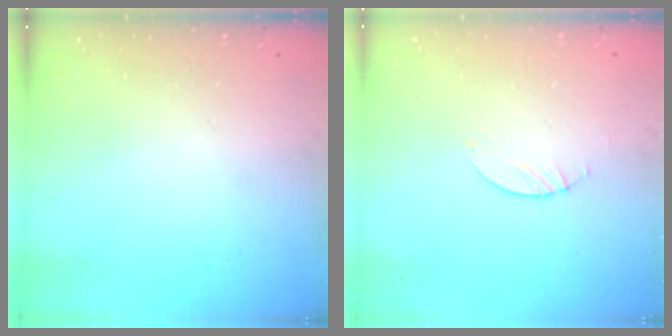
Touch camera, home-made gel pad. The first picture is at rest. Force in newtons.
{"total": 0.9, "press": 0.8, "slide": 0.2}